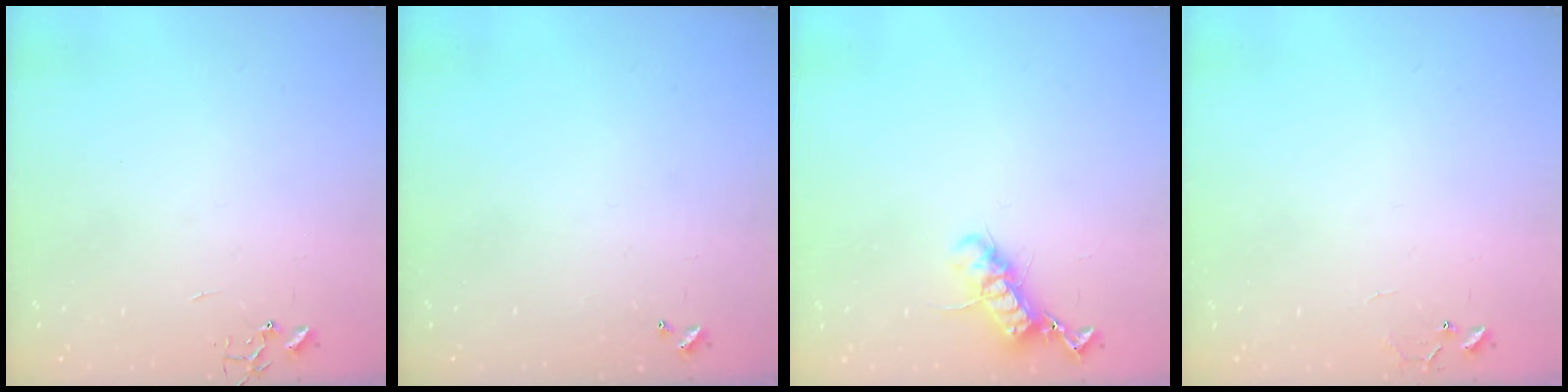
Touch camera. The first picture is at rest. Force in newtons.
{"total": 0.0}
{"total": 12.2, "press": 12.2, "slide": 0.6}
{"total": 6.6, "press": 6.6, "slide": 0.5}